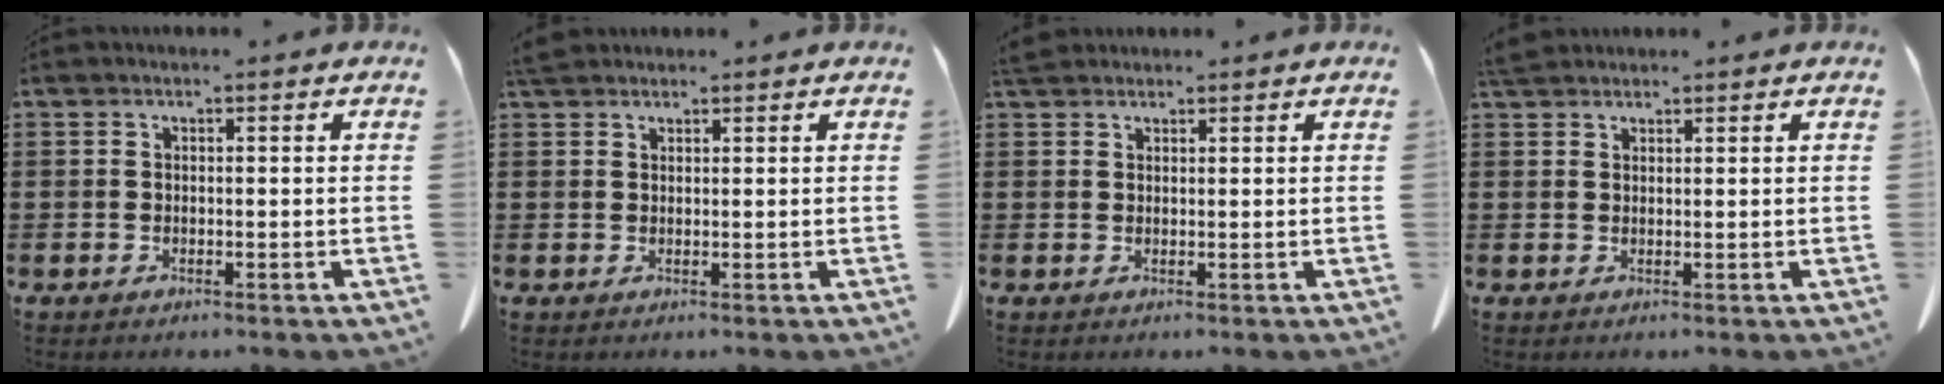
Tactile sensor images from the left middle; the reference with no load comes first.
{"total": 2.3, "force": [2.0, 0.8, 0.9], "torque": [-0.026, 0.003, 0.040]}
{"total": 2.2, "force": [2.0, 0.7, 0.8], "torque": [-0.023, 0.003, 0.040]}
{"total": 2.6, "force": [2.3, 0.7, 0.9], "torque": [-0.025, 0.001, 0.047]}